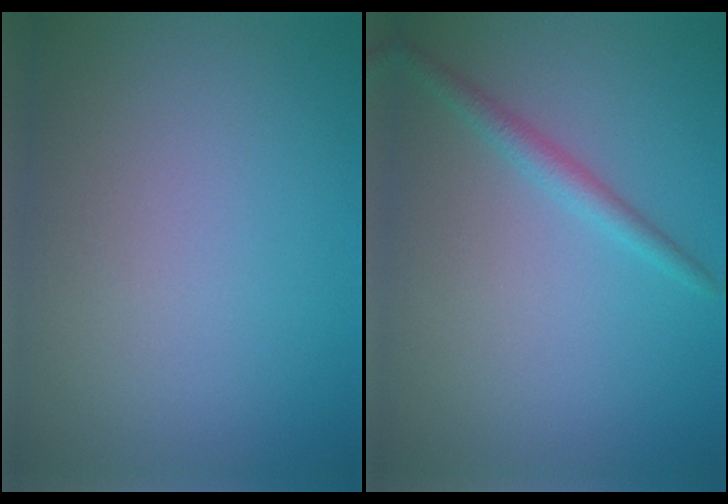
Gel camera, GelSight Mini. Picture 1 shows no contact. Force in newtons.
{"total": 1.8, "press": 1.8, "slide": 0.0}